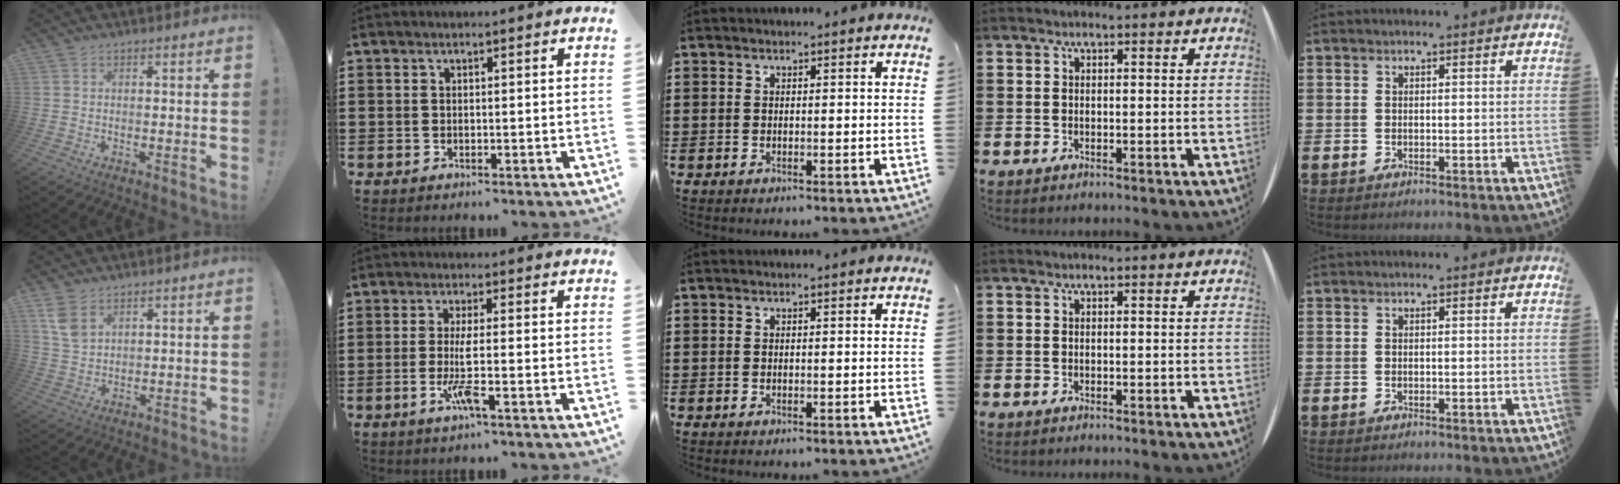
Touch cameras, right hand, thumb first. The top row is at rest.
{"thumb": {"total": 6.4, "force": [3.6, 3.8, 3.6], "torque": [-0.056, -0.015, 0.070]}, "index": {"total": 5.1, "force": [-1.4, 0.3, 4.9], "torque": [-0.112, -0.019, -0.034]}}